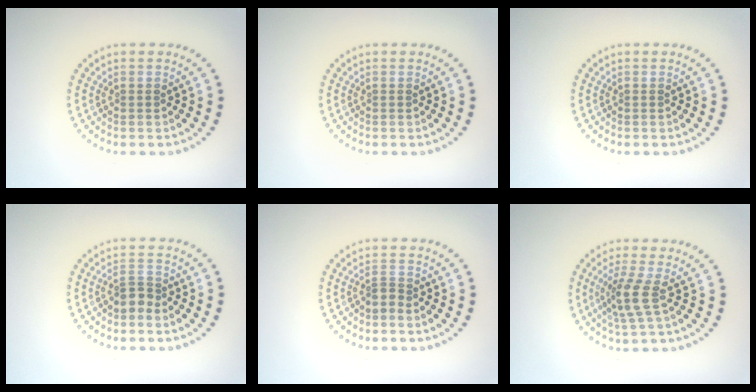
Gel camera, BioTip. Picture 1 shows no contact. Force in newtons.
{"total": 0.0}
{"total": 0.0}
{"total": 1.9, "press": 1.5, "slide": 1.1}
{"total": 1.0, "press": 0.6, "slide": 0.8}
{"total": 2.7, "press": 2.0, "slide": 1.7}